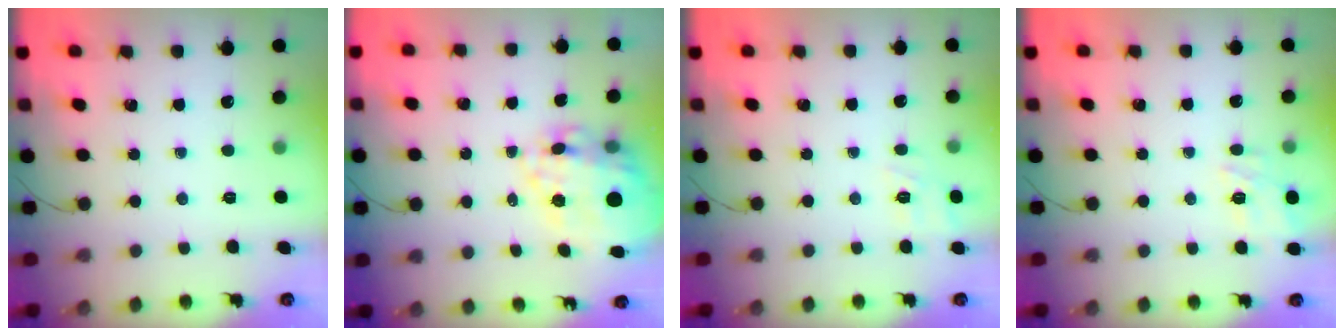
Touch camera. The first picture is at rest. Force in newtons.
{"total": 19.2, "press": 18.8, "slide": 3.7}
{"total": 8.7, "press": 8.6, "slide": 1.4}
{"total": 13.2, "press": 13.1, "slide": 1.1}